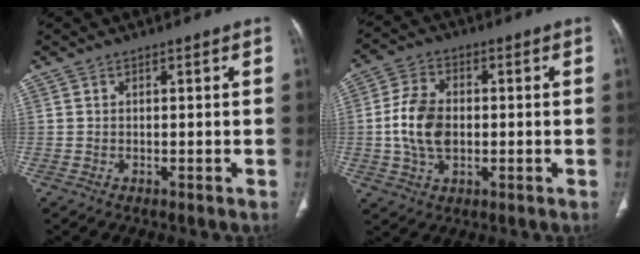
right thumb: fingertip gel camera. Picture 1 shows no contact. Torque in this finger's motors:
{"motor_torque": [1.57, 1.37, 0.88, -0.79, 0.06]}